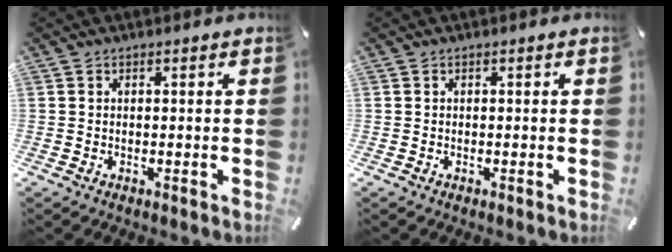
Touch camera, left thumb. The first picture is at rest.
{"total": 0.0}